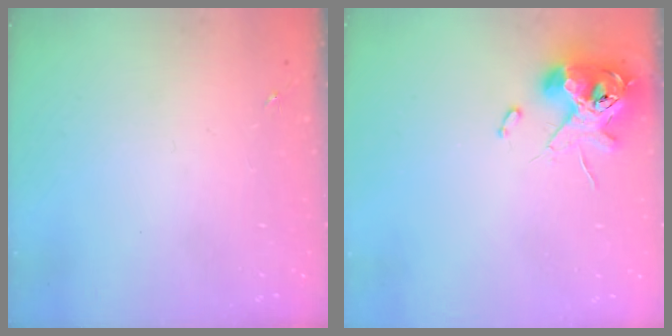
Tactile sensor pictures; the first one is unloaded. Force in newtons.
{"total": 12.2, "press": 12.0, "slide": 2.0}